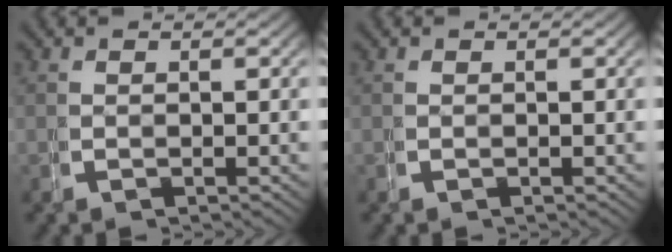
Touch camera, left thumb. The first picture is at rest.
{"total": 0.0}